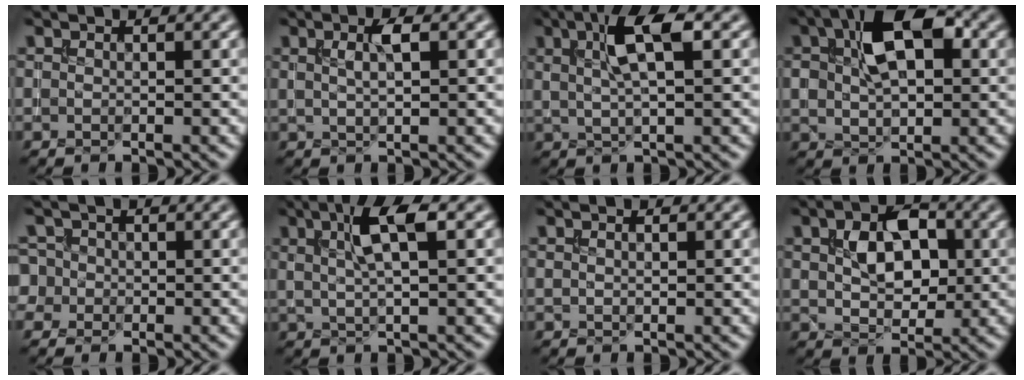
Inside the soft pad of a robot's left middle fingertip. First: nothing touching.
{"total": 2.3, "force": [0.9, 0.6, 2.1], "torque": [-0.038, 0.004, 0.015]}
{"total": 5.1, "force": [1.7, 1.3, 4.6], "torque": [-0.087, 0.006, 0.029]}
{"total": 8.2, "force": [2.1, 4.5, 6.5], "torque": [-0.118, 0.017, 0.030]}
{"total": 3.0, "force": [0.3, 2.8, 0.9], "torque": [0.001, 0.025, -0.021]}
{"total": 4.5, "force": [1.5, 1.1, 4.1], "torque": [-0.078, 0.006, 0.027]}
{"total": 0.6, "force": [0.3, 0.2, 0.5], "torque": [-0.010, 0.001, 0.006]}
{"total": 5.5, "force": [1.4, 3.4, 4.1], "torque": [-0.072, 0.005, 0.020]}